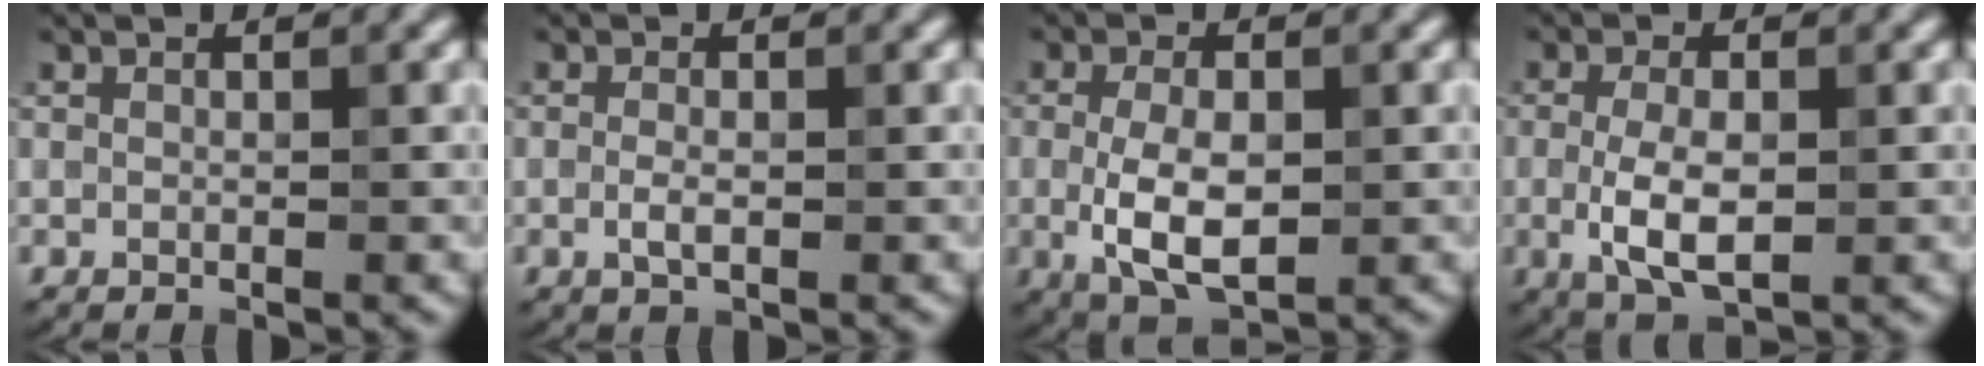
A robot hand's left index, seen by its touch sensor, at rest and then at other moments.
{"total": 1.5, "force": [-0.3, 0.5, 1.3], "torque": [-0.028, -0.003, -0.008]}
{"total": 5.6, "force": [-0.5, 2.7, 4.9], "torque": [-0.098, -0.007, -0.008]}
{"total": 4.8, "force": [-0.6, 2.0, 4.3], "torque": [-0.093, -0.006, -0.012]}